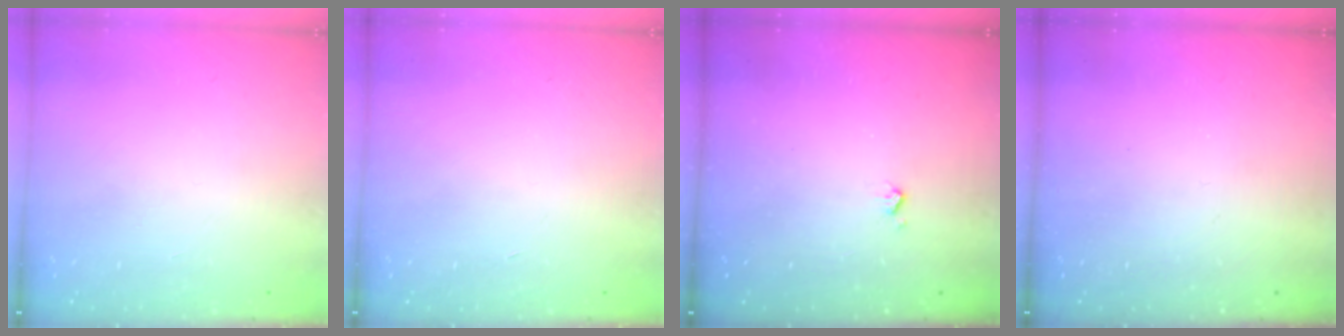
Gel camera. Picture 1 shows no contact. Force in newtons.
{"total": 0.9, "press": 0.9, "slide": 0.2}
{"total": 4.0, "press": 4.0, "slide": 0.5}
{"total": 0.0}